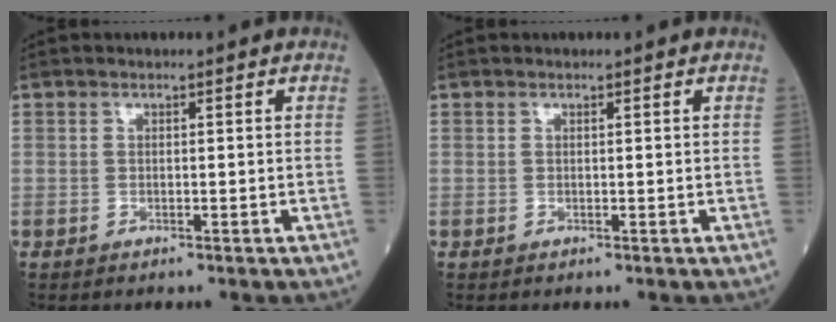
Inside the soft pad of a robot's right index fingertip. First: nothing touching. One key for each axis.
{"total": 0.0}